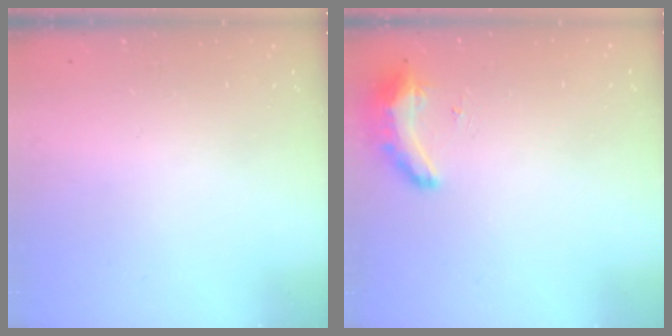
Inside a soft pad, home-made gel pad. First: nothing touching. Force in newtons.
{"total": 9.2, "press": 8.9, "slide": 2.4}